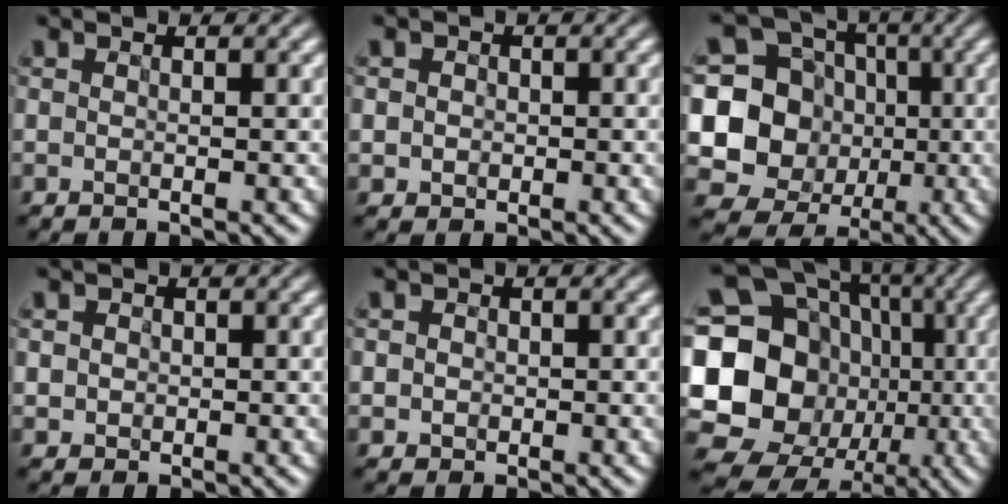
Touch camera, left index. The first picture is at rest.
{"total": 2.7, "force": [0.4, 2.5, 0.9], "torque": [0.007, 0.026, -0.013]}
{"total": 13.1, "force": [0.1, 12.3, 4.6], "torque": [-0.126, 0.005, -0.007]}
{"total": 2.3, "force": [0.7, 2.0, 0.7], "torque": [0.006, 0.016, -0.002]}
{"total": 2.4, "force": [0.5, 2.3, 0.8], "torque": [0.008, 0.022, -0.014]}
{"total": 22.6, "force": [-1.5, 20.4, 9.7], "torque": [-0.192, 0.018, -0.066]}